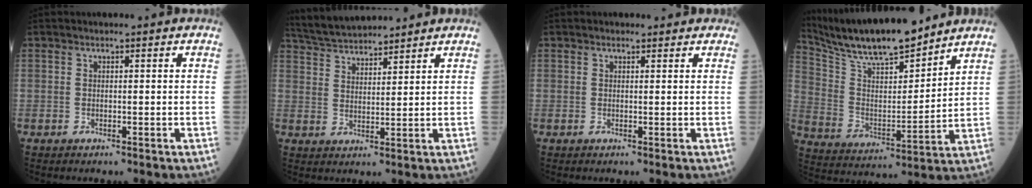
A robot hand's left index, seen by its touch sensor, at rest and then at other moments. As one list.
[{"total": 8.8, "force": [8.4, 1.0, 2.5], "torque": [-0.060, 0.029, 0.155]}, {"total": 1.2, "force": [0.9, 0.8, 0.3], "torque": [-0.005, 0.006, 0.004]}, {"total": 16.6, "force": [15.0, 2.1, 6.9], "torque": [-0.142, 0.005, 0.273]}]